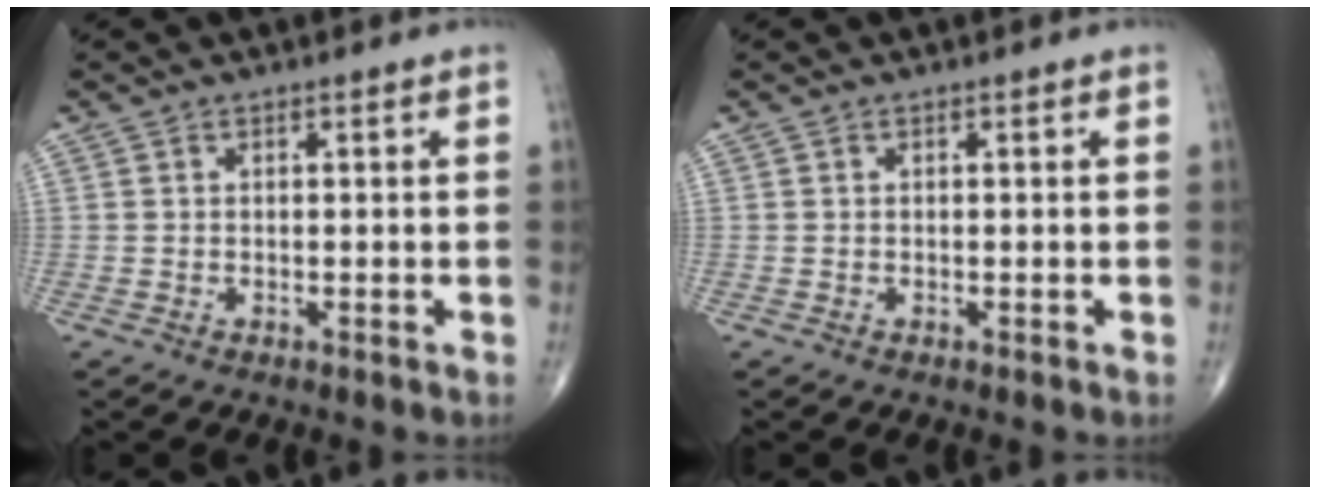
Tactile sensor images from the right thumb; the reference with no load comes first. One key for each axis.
{"total": 0.0}